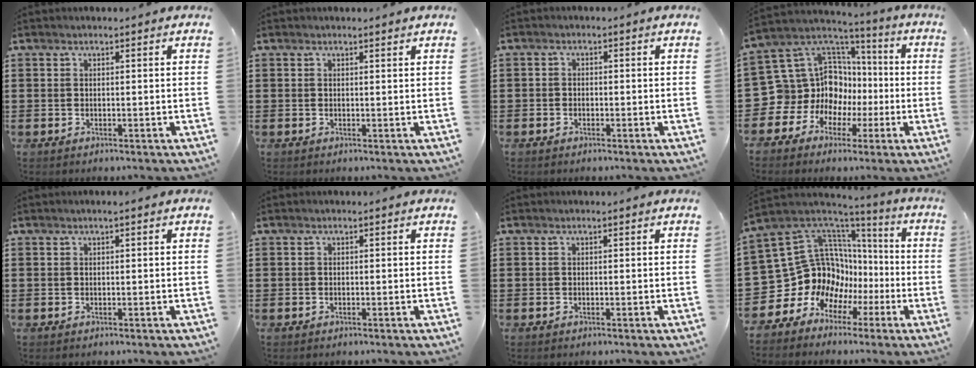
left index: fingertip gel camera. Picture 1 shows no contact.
{"total": 0.9, "force": [0.8, 0.0, 0.4], "torque": [-0.010, 0.000, 0.016]}
{"total": 1.0, "force": [-0.7, 0.7, 0.2], "torque": [-0.005, 0.001, -0.015]}
{"total": 12.8, "force": [-1.5, 12.3, 2.9], "torque": [-0.119, -0.035, -0.004]}
{"total": 0.5, "force": [0.1, 0.0, 0.5], "torque": [-0.007, -0.002, 0.003]}
{"total": 0.0}
{"total": 0.0}
{"total": 14.5, "force": [-0.8, 13.5, 5.2], "torque": [-0.166, -0.050, 0.017]}